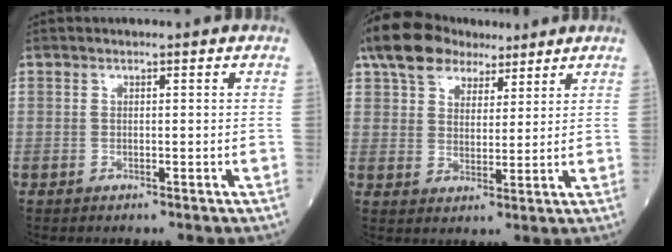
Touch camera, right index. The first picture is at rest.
{"total": 10.2, "force": [7.2, 5.9, 4.2], "torque": [-0.076, 0.037, 0.126]}